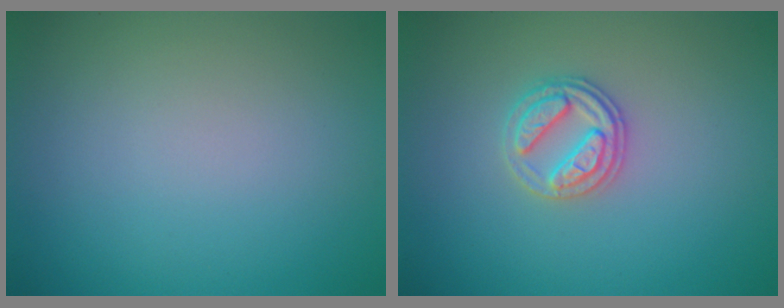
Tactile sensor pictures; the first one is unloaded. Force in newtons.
{"total": 2.7, "press": 2.6, "slide": 0.5}